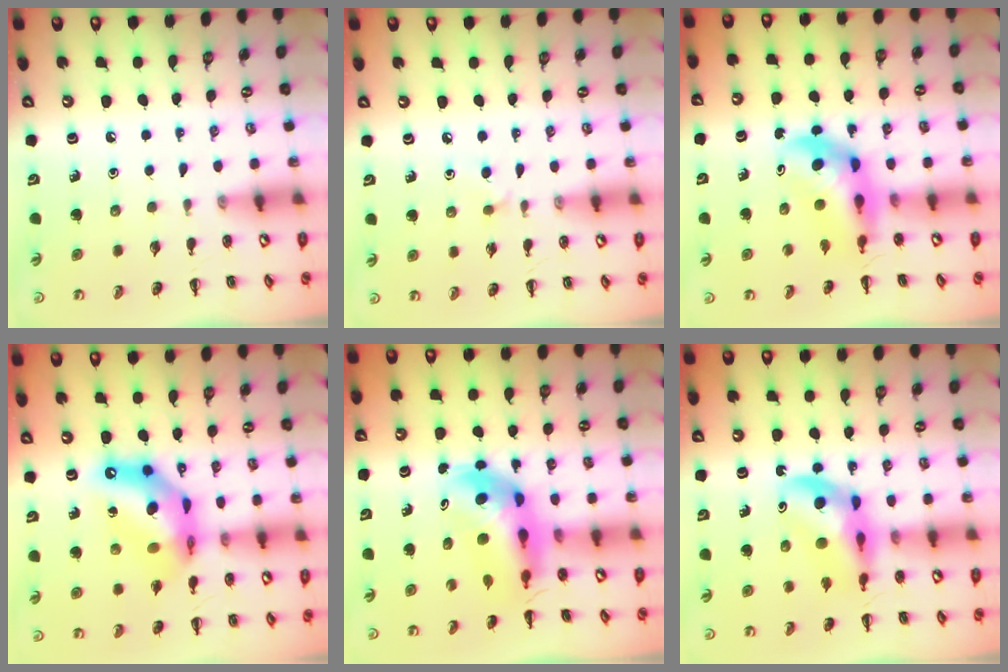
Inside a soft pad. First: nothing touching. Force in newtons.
{"total": 4.0, "press": 3.7, "slide": 1.5}
{"total": 5.7, "press": 5.6, "slide": 1.3}
{"total": 14.3, "press": 13.8, "slide": 3.8}
{"total": 6.4, "press": 6.2, "slide": 1.7}
{"total": 11.3, "press": 10.9, "slide": 3.1}